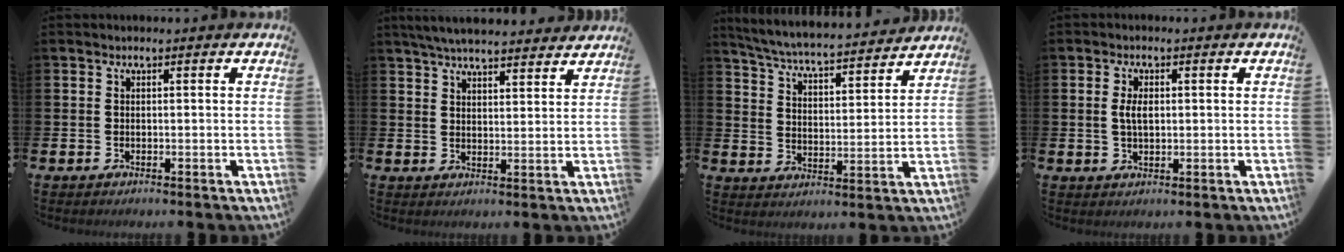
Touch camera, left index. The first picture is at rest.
{"total": 5.5, "force": [5.3, 0.6, 1.2], "torque": [-0.033, -0.021, 0.097]}
{"total": 6.0, "force": [5.9, 0.2, 1.3], "torque": [-0.052, -0.049, 0.099]}
{"total": 3.0, "force": [0.5, 1.5, 2.5], "torque": [-0.036, 0.002, 0.004]}